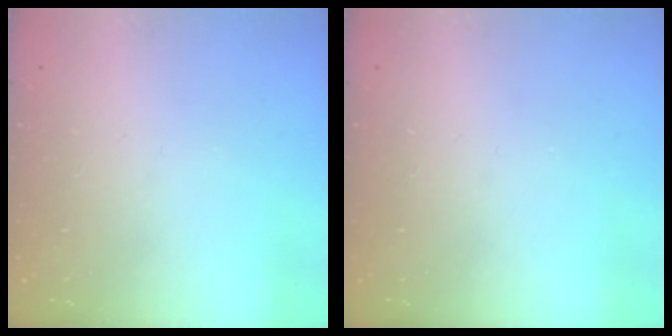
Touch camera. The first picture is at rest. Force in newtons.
{"total": 0.0}